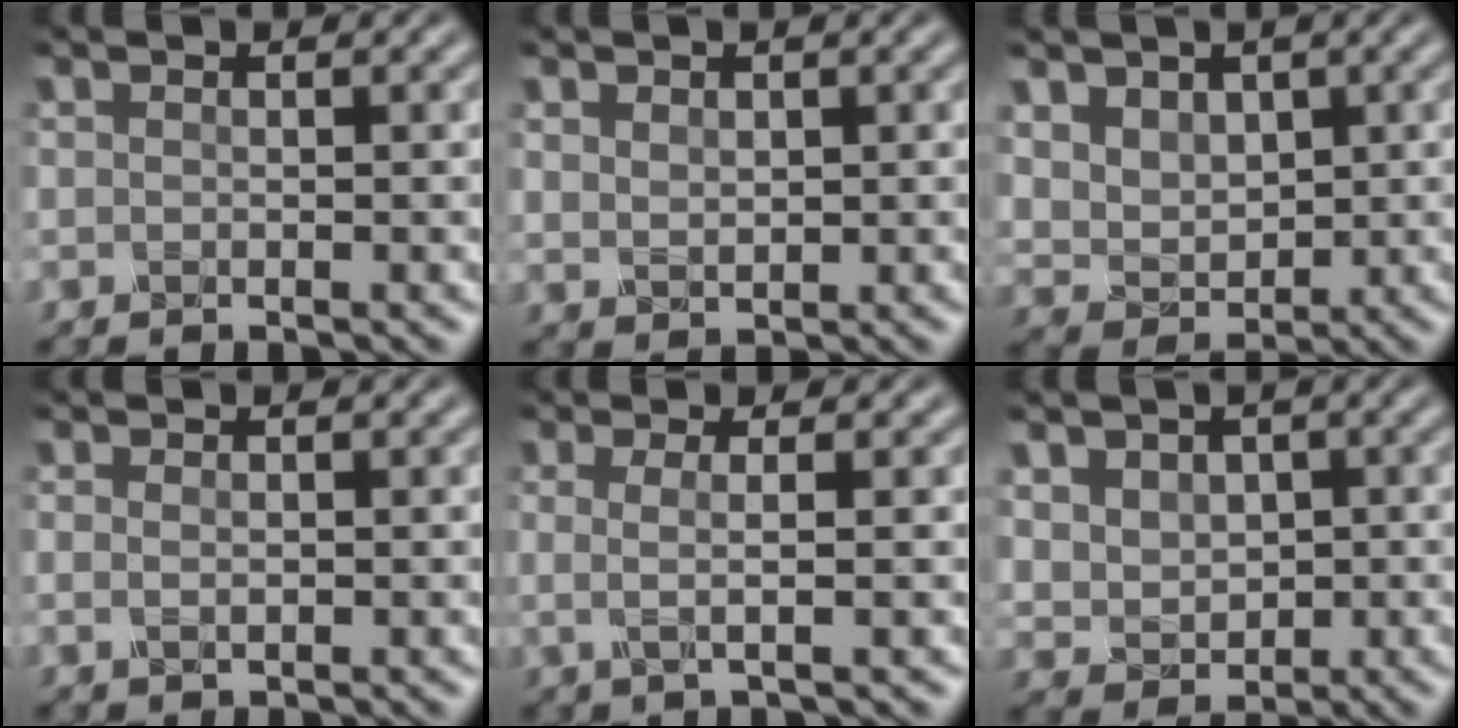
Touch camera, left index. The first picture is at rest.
{"total": 1.5, "force": [0.7, 1.1, 0.8], "torque": [-0.016, -0.003, 0.018]}
{"total": 4.5, "force": [2.0, 3.5, 2.0], "torque": [-0.059, -0.009, 0.051]}
{"total": 1.0, "force": [0.1, 0.6, 0.8], "torque": [-0.018, -0.001, 0.002]}
{"total": 2.4, "force": [0.1, 0.7, 2.3], "torque": [-0.045, -0.002, -0.002]}
{"total": 4.6, "force": [1.3, 3.8, 2.3], "torque": [-0.054, 0.001, 0.027]}